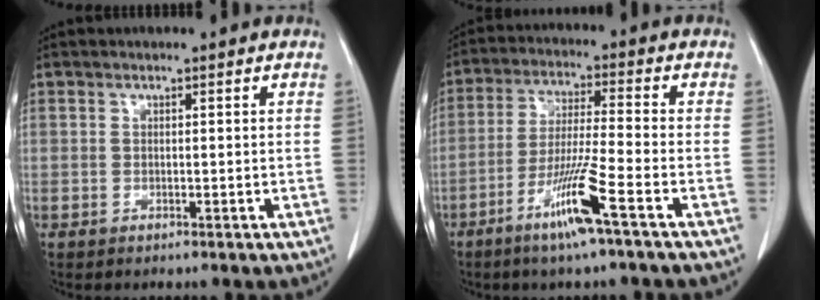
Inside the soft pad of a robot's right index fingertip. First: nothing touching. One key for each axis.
{"total": 9.6, "fx": -5.1, "fy": -0.8, "fz": 8.0, "tx": -0.154, "ty": -0.018, "tz": -0.102}